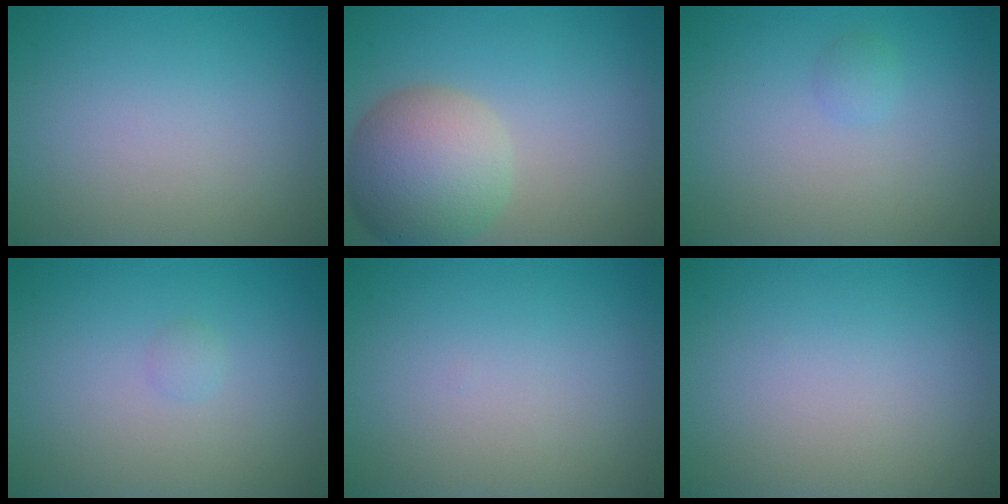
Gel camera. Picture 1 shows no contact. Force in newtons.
{"total": 7.3, "press": 7.3, "slide": 0.3}
{"total": 0.8, "press": 0.8, "slide": 0.0}
{"total": 0.5, "press": 0.5, "slide": 0.0}
{"total": 0.0}
{"total": 0.0}